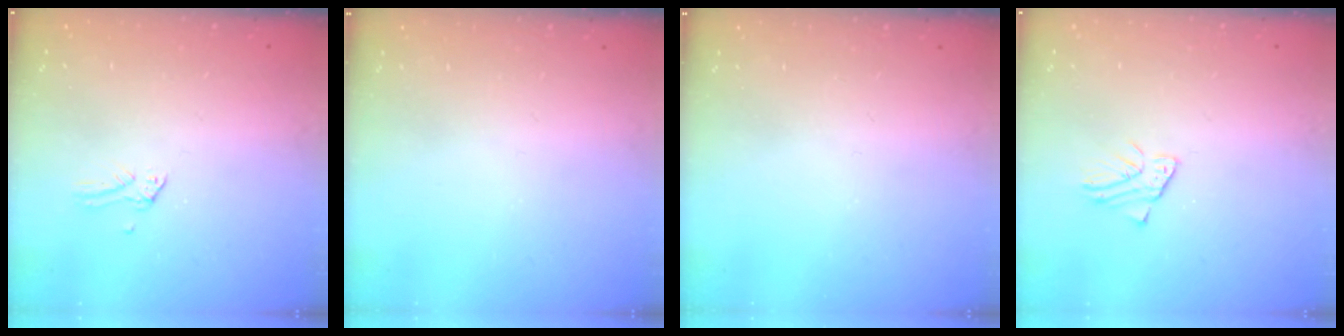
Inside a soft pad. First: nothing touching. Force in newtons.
{"total": 0.0}
{"total": 0.0}
{"total": 1.8, "press": 1.7, "slide": 0.1}